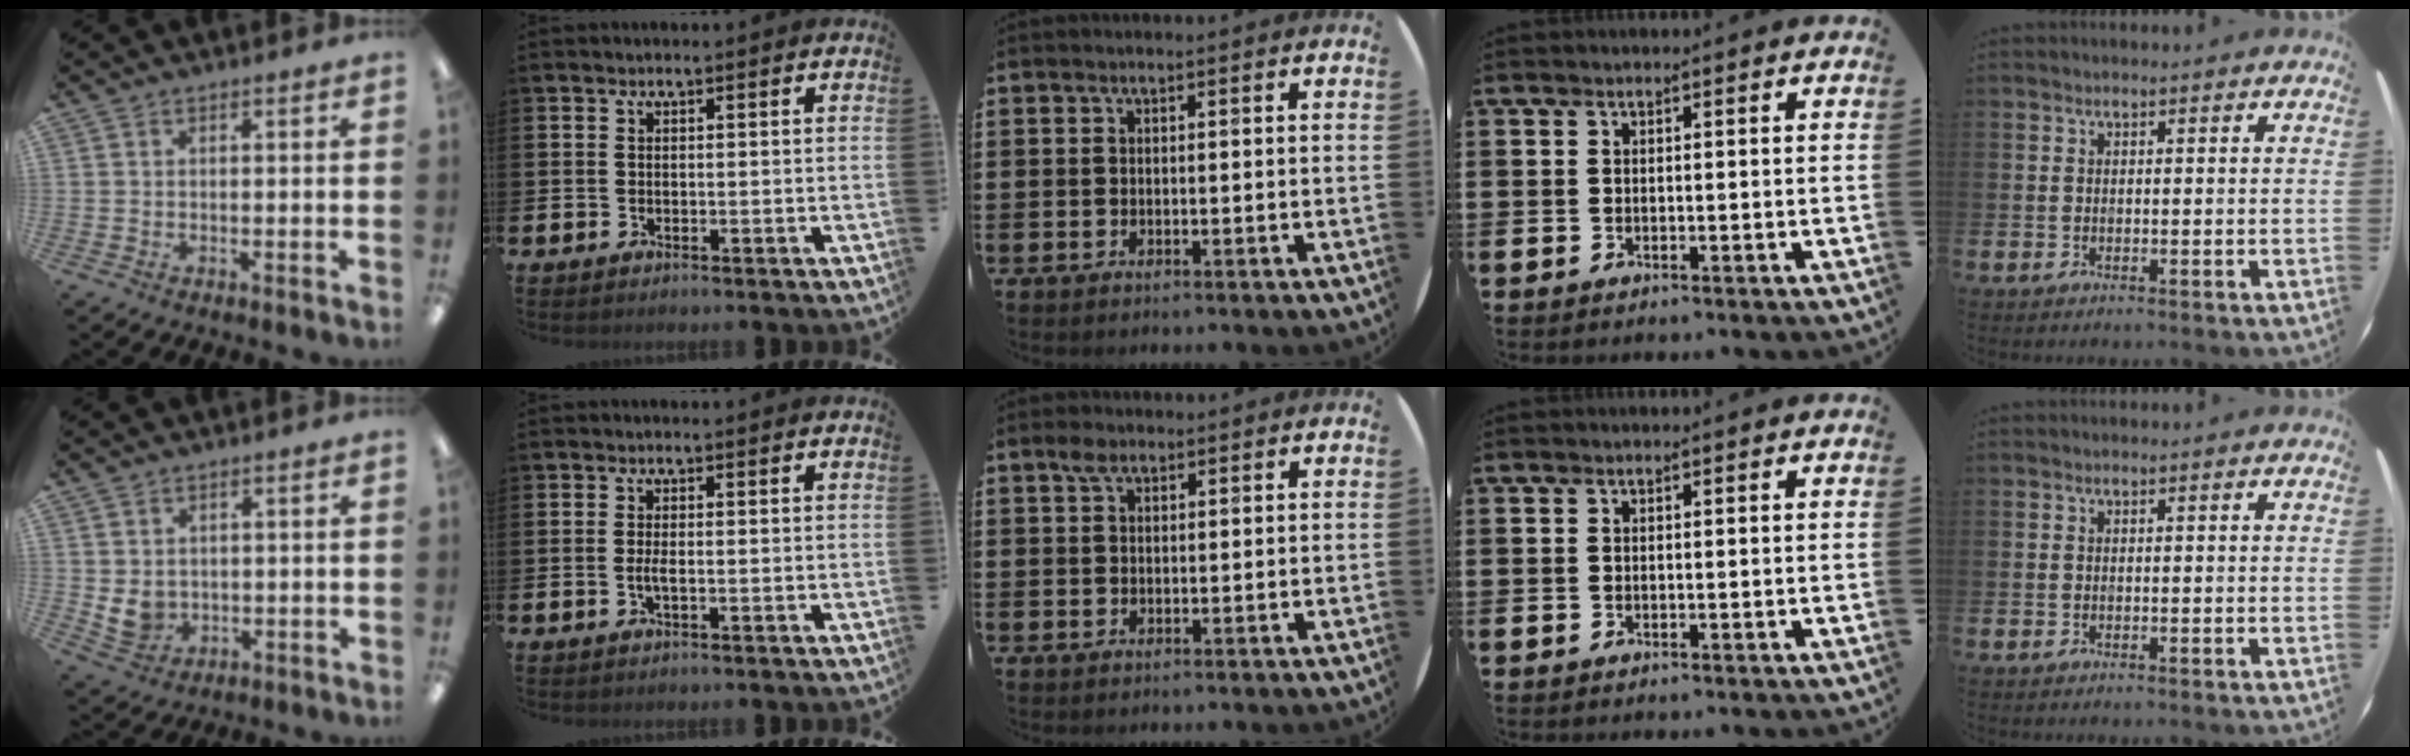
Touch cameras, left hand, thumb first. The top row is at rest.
{"thumb": {"total": 4.6, "force": [1.2, 4.0, 1.9], "torque": [-0.039, -0.009, 0.023]}, "index": {"total": 1.4, "force": [-0.3, 0.3, 1.4], "torque": [-0.031, 0.002, -0.005]}, "middle": {"total": 2.0, "force": [1.4, 1.1, 1.0], "torque": [-0.013, 0.004, 0.023]}}